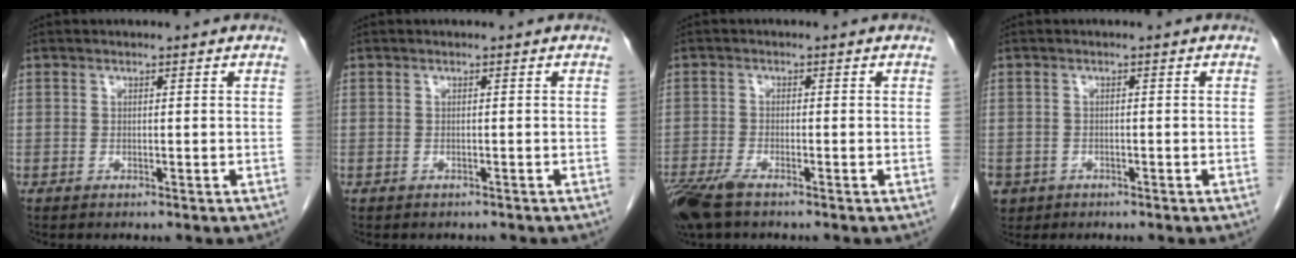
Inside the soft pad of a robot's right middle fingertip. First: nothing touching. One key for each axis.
{"total": 1.8, "fx": -1.6, "fy": 0.8, "fz": 0.4, "tx": -0.014, "ty": -0.001, "tz": -0.019}
{"total": 6.5, "fx": -4.7, "fy": 1.8, "fz": 4.1, "tx": -0.083, "ty": -0.015, "tz": -0.088}
{"total": 4.5, "fx": -2.5, "fy": 3.6, "fz": 1.1, "tx": -0.026, "ty": 0.001, "tz": -0.039}